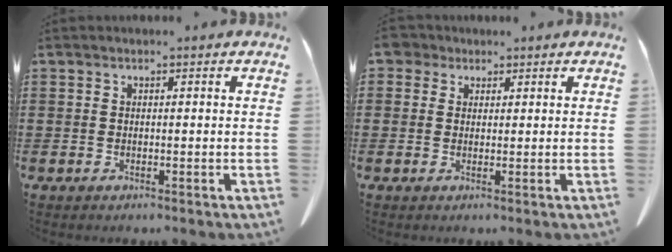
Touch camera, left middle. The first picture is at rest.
{"total": 2.6, "force": [1.7, 1.8, 0.9], "torque": [-0.028, 0.011, 0.031]}